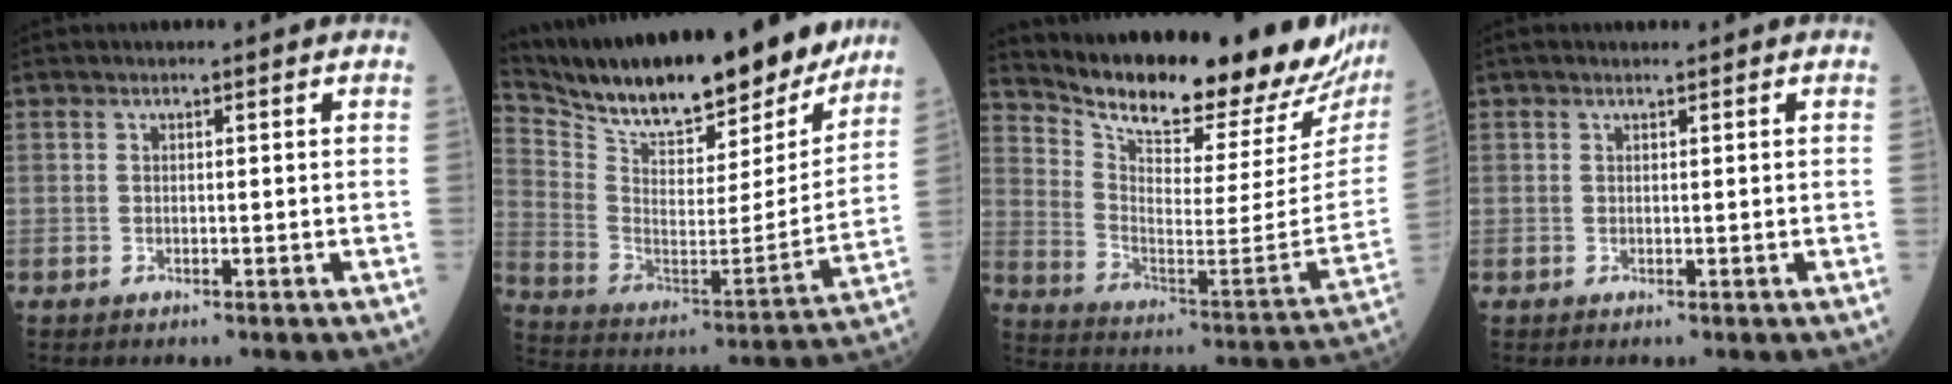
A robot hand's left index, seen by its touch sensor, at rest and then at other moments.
{"total": 26.6, "force": [23.1, 5.8, 12.0], "torque": [-0.215, -0.023, 0.346]}
{"total": 26.9, "force": [24.0, 5.0, 11.0], "torque": [-0.188, -0.084, 0.329]}
{"total": 1.0, "force": [0.7, 0.3, 0.6], "torque": [-0.013, 0.009, 0.010]}